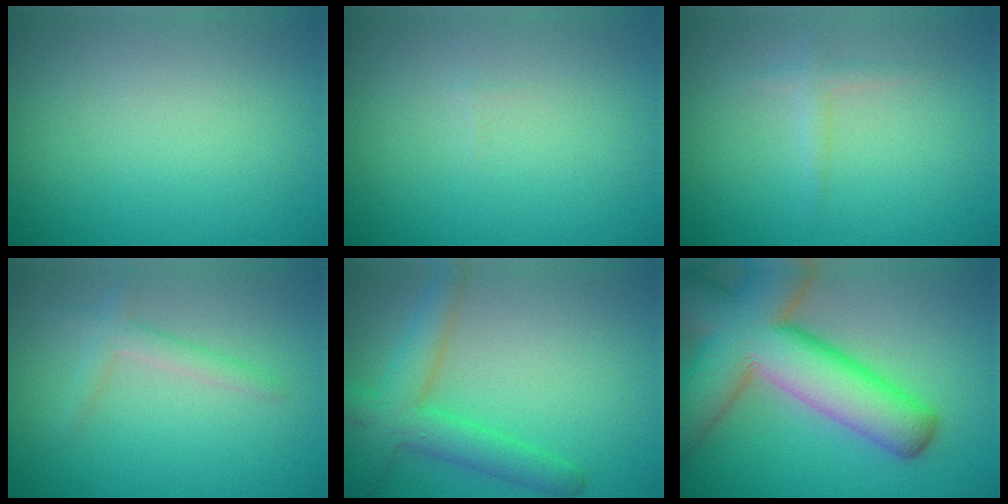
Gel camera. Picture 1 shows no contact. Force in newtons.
{"total": 0.0}
{"total": 1.1, "press": 1.1, "slide": 0.0}
{"total": 1.9, "press": 1.9, "slide": 0.1}
{"total": 4.7, "press": 4.7, "slide": 0.2}
{"total": 13.4, "press": 13.4, "slide": 0.8}